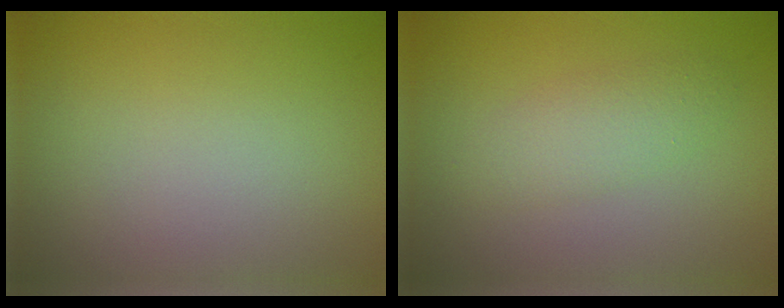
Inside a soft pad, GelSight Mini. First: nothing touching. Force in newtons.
{"total": 2.4, "press": 2.4, "slide": 0.2}